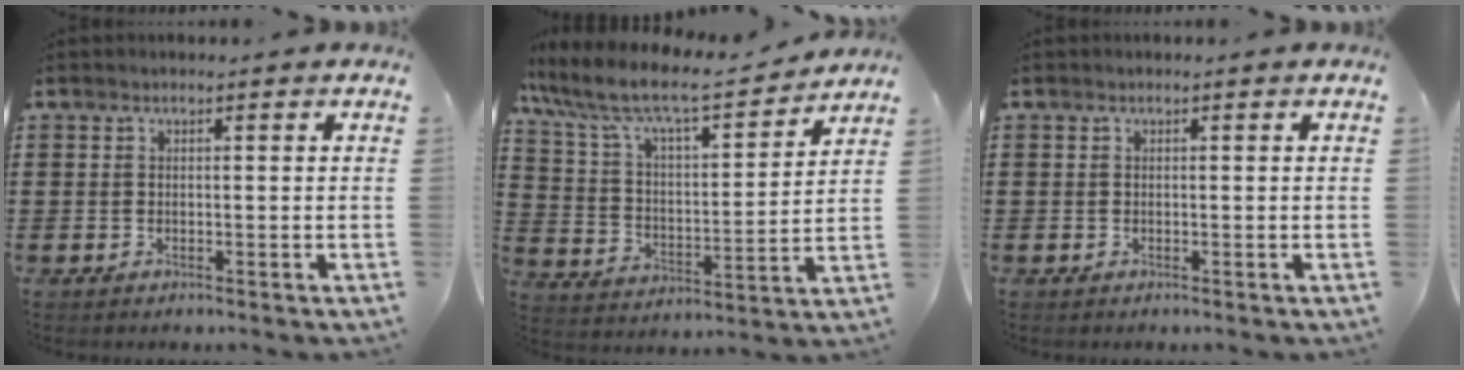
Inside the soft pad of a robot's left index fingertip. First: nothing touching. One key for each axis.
{"total": 9.1, "fx": 7.6, "fy": 1.6, "fz": 4.6, "tx": -0.122, "ty": -0.048, "tz": 0.126}
{"total": 0.0}